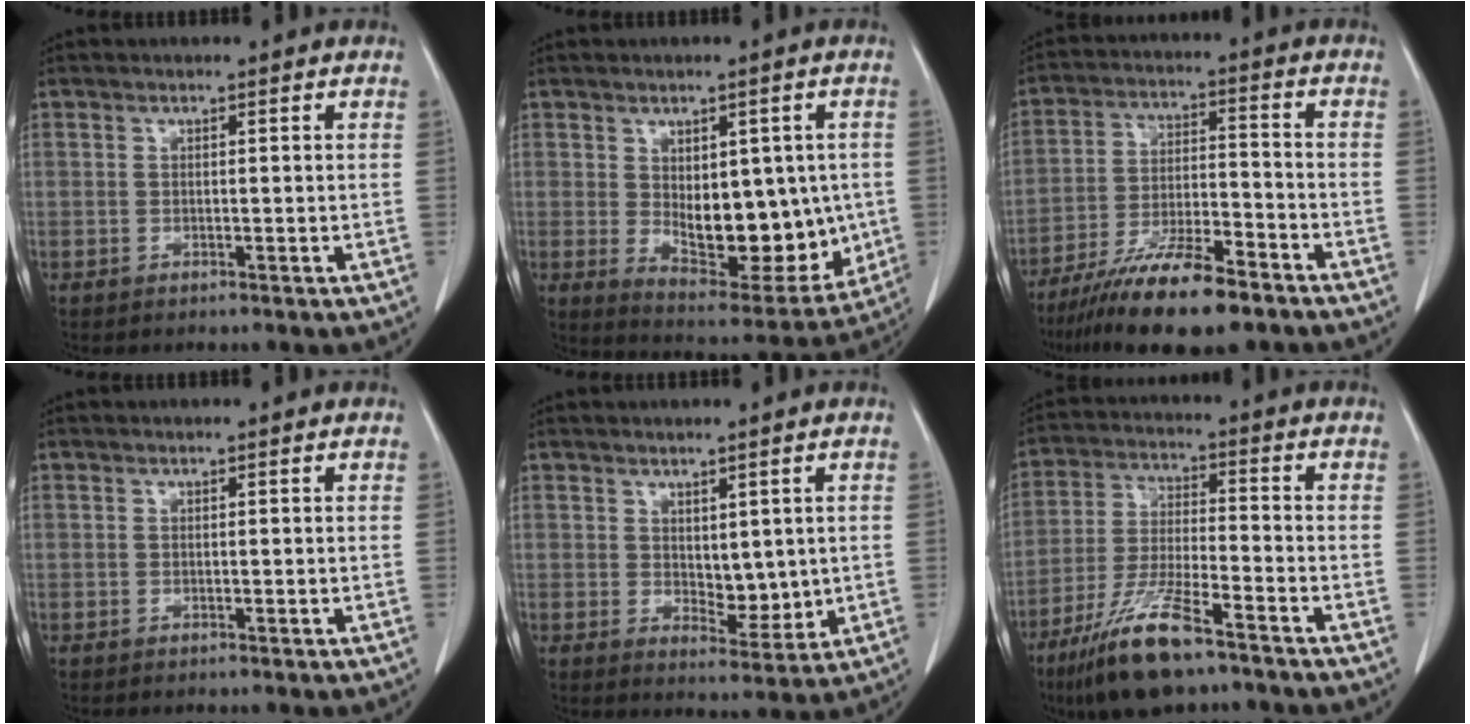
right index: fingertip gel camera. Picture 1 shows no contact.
{"total": 15.3, "force": [-0.6, 7.8, 13.1], "torque": [-0.180, -0.007, 0.019]}
{"total": 14.3, "force": [-10.4, 2.6, 9.4], "torque": [-0.177, -0.023, -0.182]}
{"total": 0.0}
{"total": 3.9, "force": [0.1, 2.1, 3.3], "torque": [-0.041, -0.009, 0.011]}
{"total": 12.9, "force": [-8.7, 2.1, 9.2], "torque": [-0.188, -0.030, -0.160]}